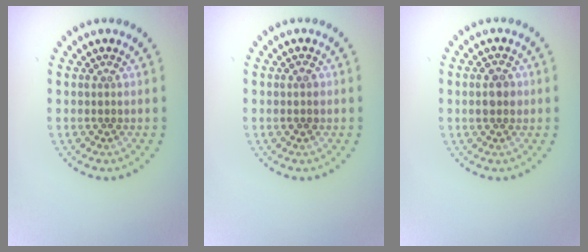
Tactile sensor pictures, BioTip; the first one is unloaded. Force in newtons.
{"total": 1.0, "press": 1.0, "slide": 0.1}
{"total": 2.5, "press": 2.5, "slide": 0.2}